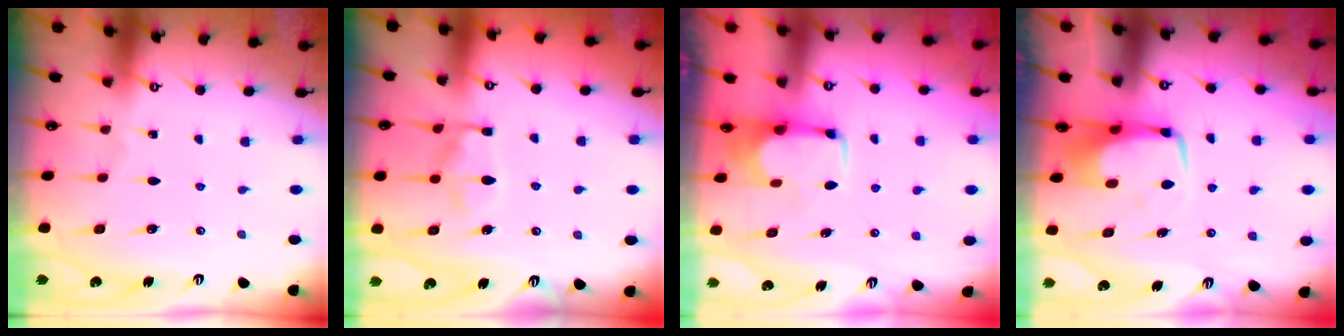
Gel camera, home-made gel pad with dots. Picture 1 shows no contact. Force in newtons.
{"total": 10.9, "press": 10.8, "slide": 1.4}
{"total": 1.7, "press": 1.6, "slide": 0.6}
{"total": 3.7, "press": 3.6, "slide": 0.8}